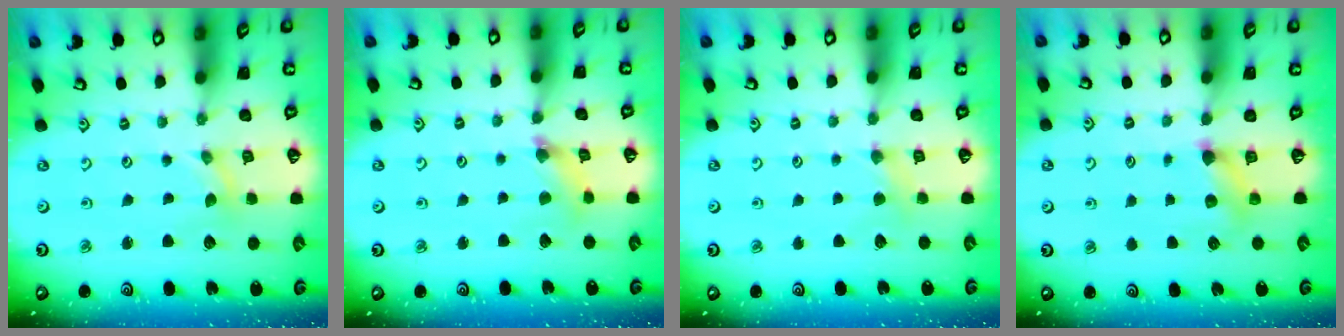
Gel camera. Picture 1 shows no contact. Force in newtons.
{"total": 3.9, "press": 3.8, "slide": 0.4}
{"total": 3.7, "press": 3.7, "slide": 0.6}
{"total": 5.7, "press": 5.7, "slide": 0.4}